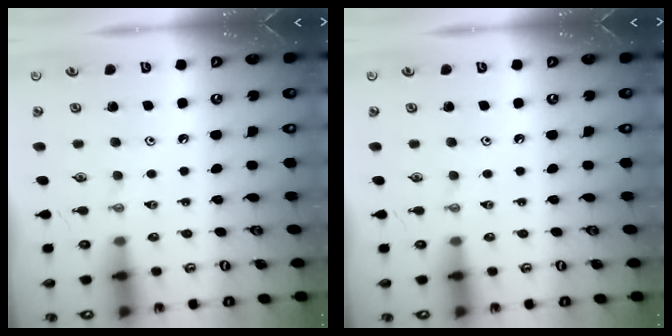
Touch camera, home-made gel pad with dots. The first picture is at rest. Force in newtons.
{"total": 0.0}